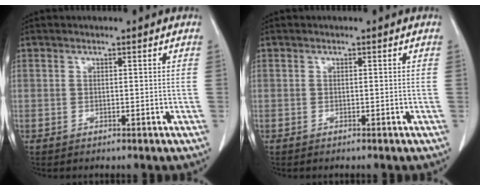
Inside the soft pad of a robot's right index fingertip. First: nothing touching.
{"total": 0.0}